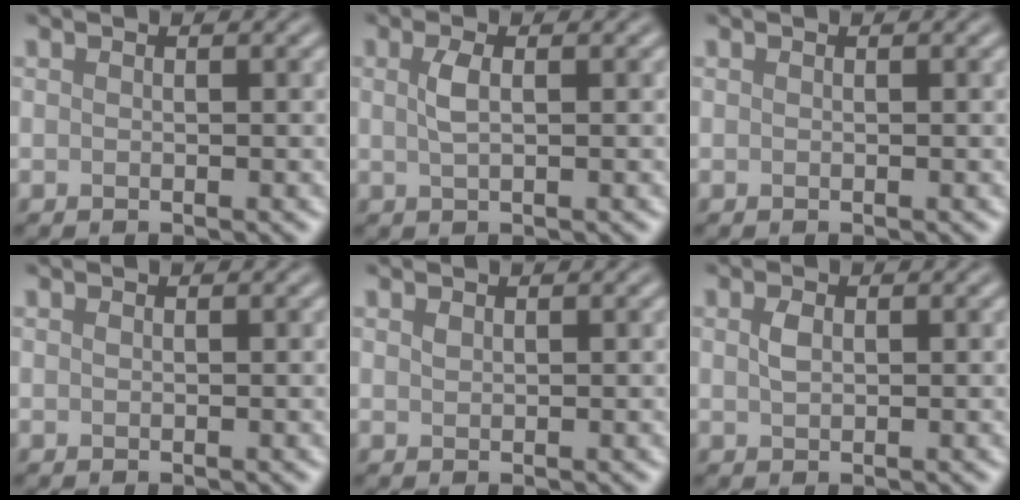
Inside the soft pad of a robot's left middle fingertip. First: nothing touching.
{"total": 1.7, "force": [0.5, 0.6, 1.6], "torque": [-0.035, 0.004, 0.009]}
{"total": 0.0}
{"total": 0.0}
{"total": 0.5, "force": [0.4, 0.3, 0.3], "torque": [-0.009, 0.000, 0.010]}
{"total": 1.3, "force": [0.4, 0.8, 0.9], "torque": [-0.022, 0.002, 0.009]}